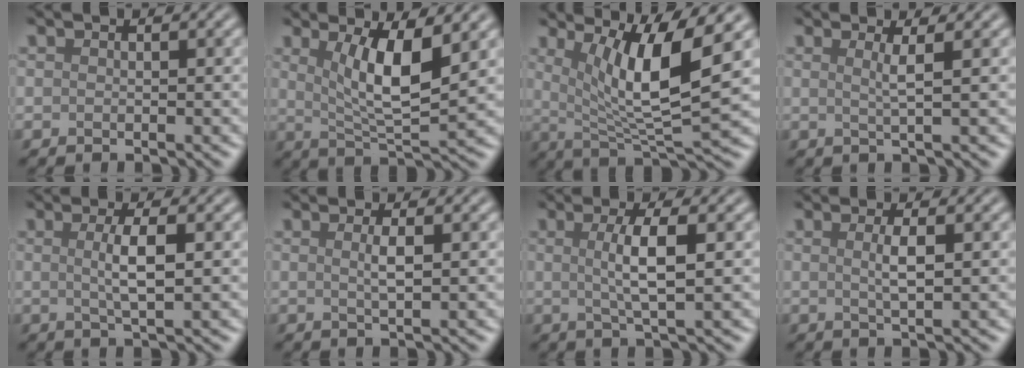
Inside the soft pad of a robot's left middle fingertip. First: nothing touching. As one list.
[{"total": 6.1, "force": [1.8, 1.6, 5.6], "torque": [-0.100, -0.011, 0.040]}, {"total": 8.6, "force": [2.7, 2.0, 7.9], "torque": [-0.127, -0.013, 0.051]}, {"total": 1.8, "force": [0.5, 0.4, 1.7], "torque": [-0.030, -0.002, 0.003]}, {"total": 3.0, "force": [0.3, 0.7, 3.0], "torque": [-0.055, 0.003, 0.004]}, {"total": 1.6, "force": [0.3, 0.3, 1.5], "torque": [-0.028, 0.001, 0.003]}, {"total": 3.8, "force": [0.4, 0.8, 3.7], "torque": [-0.069, 0.001, 0.006]}, {"total": 2.0, "force": [0.3, 0.4, 1.9], "torque": [-0.035, 0.001, 0.004]}]